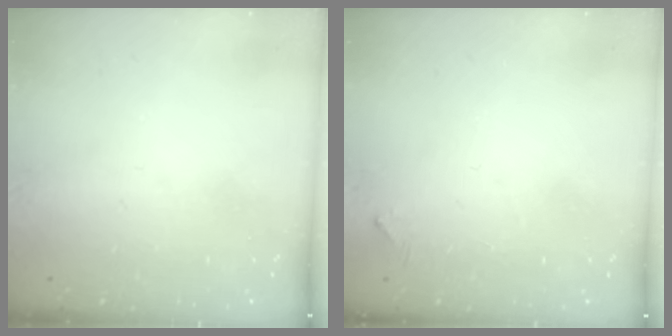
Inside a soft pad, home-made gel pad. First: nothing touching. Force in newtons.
{"total": 6.0, "press": 6.0, "slide": 0.3}